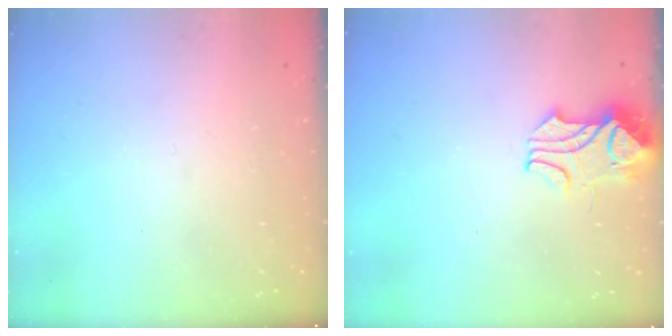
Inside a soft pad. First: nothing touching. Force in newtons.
{"total": 2.4, "press": 2.3, "slide": 0.8}